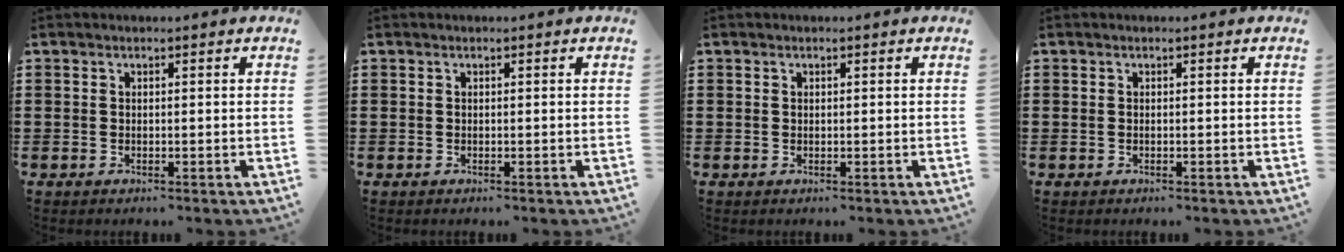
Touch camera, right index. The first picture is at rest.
{"total": 0.0}
{"total": 0.0}
{"total": 0.0}